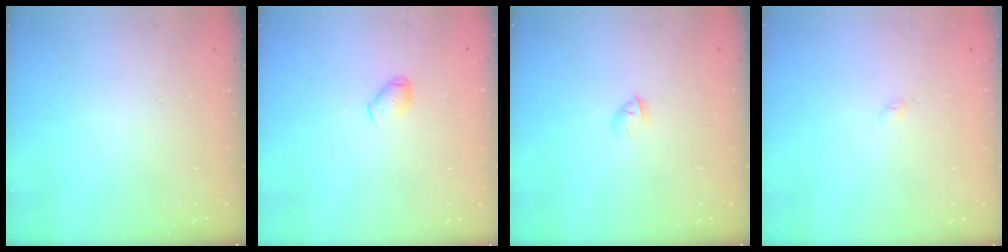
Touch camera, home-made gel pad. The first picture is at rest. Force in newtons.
{"total": 6.3, "press": 6.3, "slide": 0.8}
{"total": 2.4, "press": 2.2, "slide": 0.8}
{"total": 2.6, "press": 2.6, "slide": 0.4}